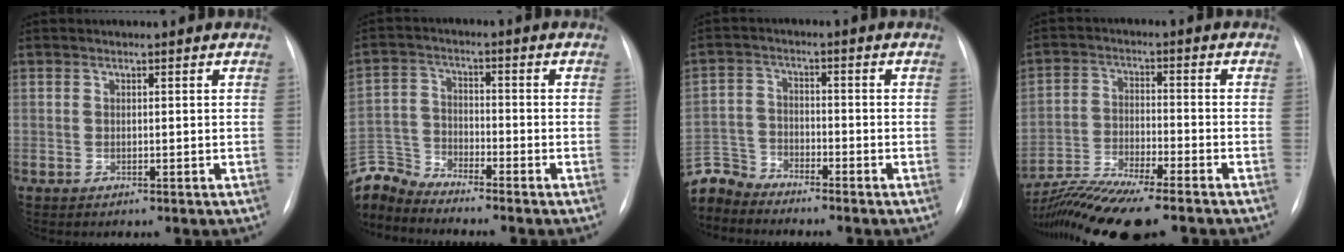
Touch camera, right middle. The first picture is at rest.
{"total": 7.1, "force": [-7.1, -0.3, -0.2], "torque": [-0.002, 0.006, -0.143]}
{"total": 6.2, "force": [-6.1, 1.0, -0.8], "torque": [0.016, 0.005, -0.126]}
{"total": 12.3, "force": [-10.4, 0.4, 6.5], "torque": [-0.119, -0.018, -0.178]}